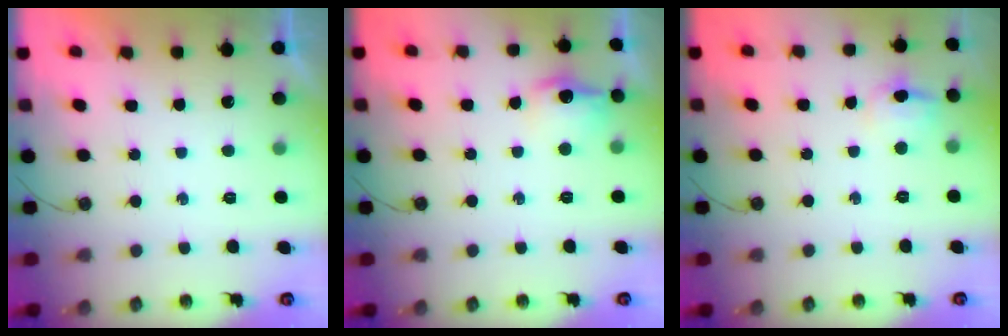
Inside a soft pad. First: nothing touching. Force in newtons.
{"total": 10.5, "press": 10.4, "slide": 0.9}
{"total": 7.5, "press": 7.4, "slide": 1.6}